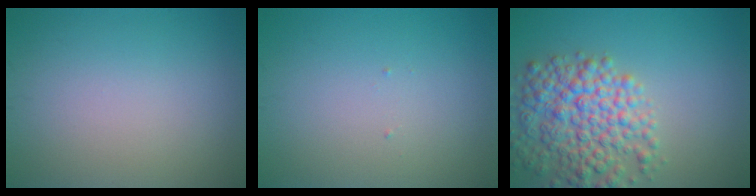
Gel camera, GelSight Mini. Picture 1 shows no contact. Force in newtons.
{"total": 0.0}
{"total": 7.1, "press": 7.1, "slide": 0.3}